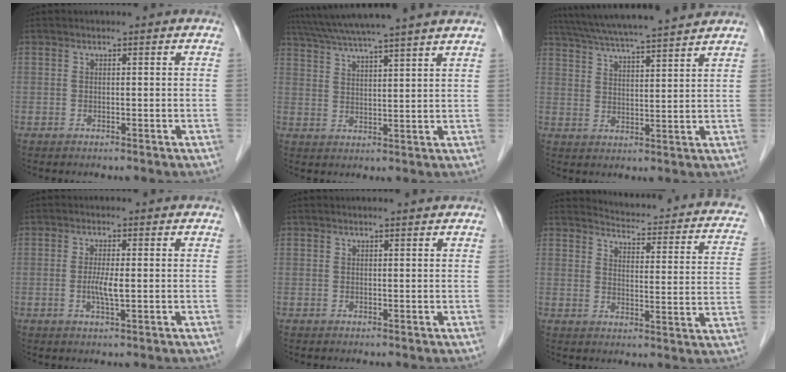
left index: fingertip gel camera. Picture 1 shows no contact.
{"total": 14.5, "force": [12.6, -1.0, 7.1], "torque": [-0.125, 0.026, 0.181]}
{"total": 15.8, "force": [14.1, -0.2, 7.1], "torque": [-0.132, 0.025, 0.212]}
{"total": 2.7, "force": [-0.3, 0.2, 2.7], "torque": [-0.058, -0.006, -0.005]}
{"total": 1.7, "force": [1.6, -0.1, 0.5], "torque": [-0.009, 0.007, 0.022]}
{"total": 16.7, "force": [14.6, 3.9, 7.2], "torque": [-0.081, -0.028, 0.150]}